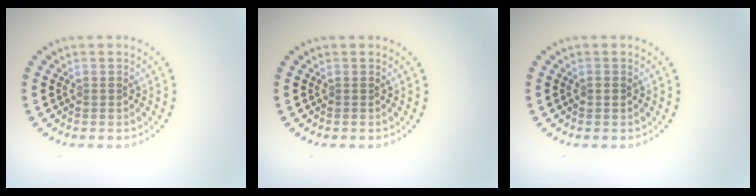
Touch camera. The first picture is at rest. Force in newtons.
{"total": 0.0}
{"total": 0.9, "press": 0.9, "slide": 0.1}